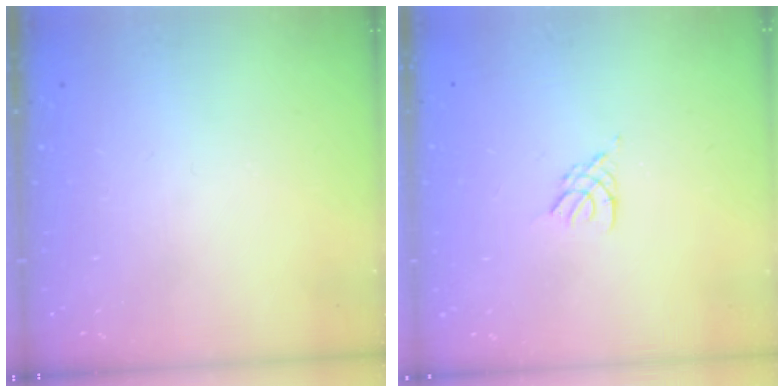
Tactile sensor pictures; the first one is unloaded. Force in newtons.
{"total": 2.4, "press": 2.3, "slide": 0.5}